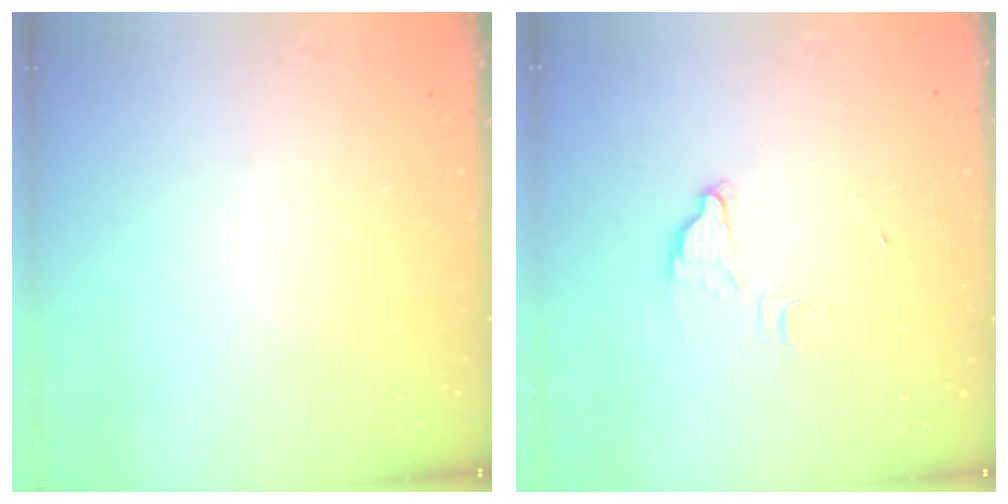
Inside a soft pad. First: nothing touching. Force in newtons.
{"total": 3.7, "press": 3.7, "slide": 0.3}